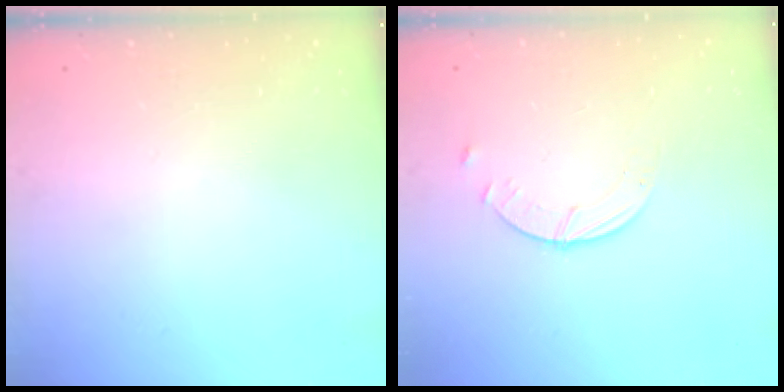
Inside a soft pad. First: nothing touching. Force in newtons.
{"total": 2.5, "press": 2.5, "slide": 0.3}